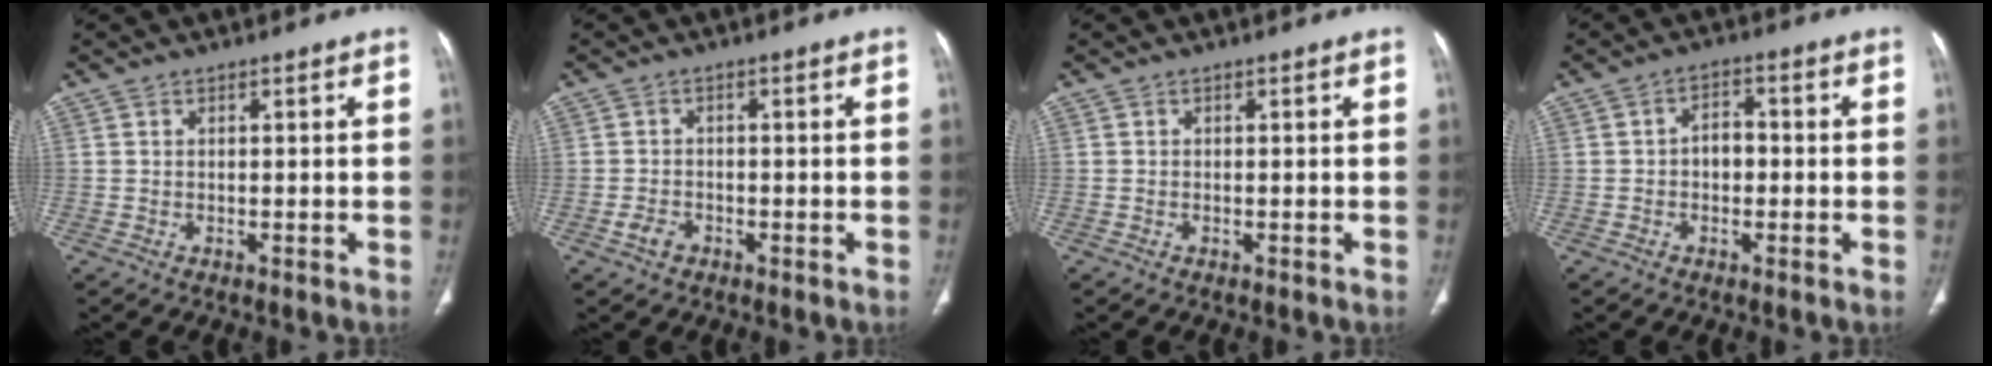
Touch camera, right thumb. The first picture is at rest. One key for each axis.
{"total": 2.3, "fx": -1.1, "fy": 1.7, "fz": 1.1, "tx": -0.021, "ty": 0.008, "tz": -0.019}
{"total": 0.0}
{"total": 3.7, "fx": -0.5, "fy": 2.6, "fz": 2.6, "tx": -0.027, "ty": 0.016, "tz": -0.014}